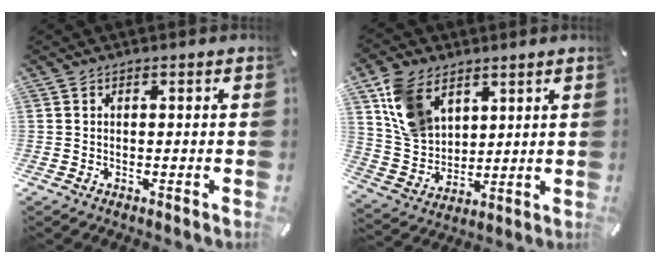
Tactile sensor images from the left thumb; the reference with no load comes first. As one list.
[{"total": 12.1, "force": [6.2, 8.8, 5.6], "torque": [-0.132, -0.016, 0.121]}]